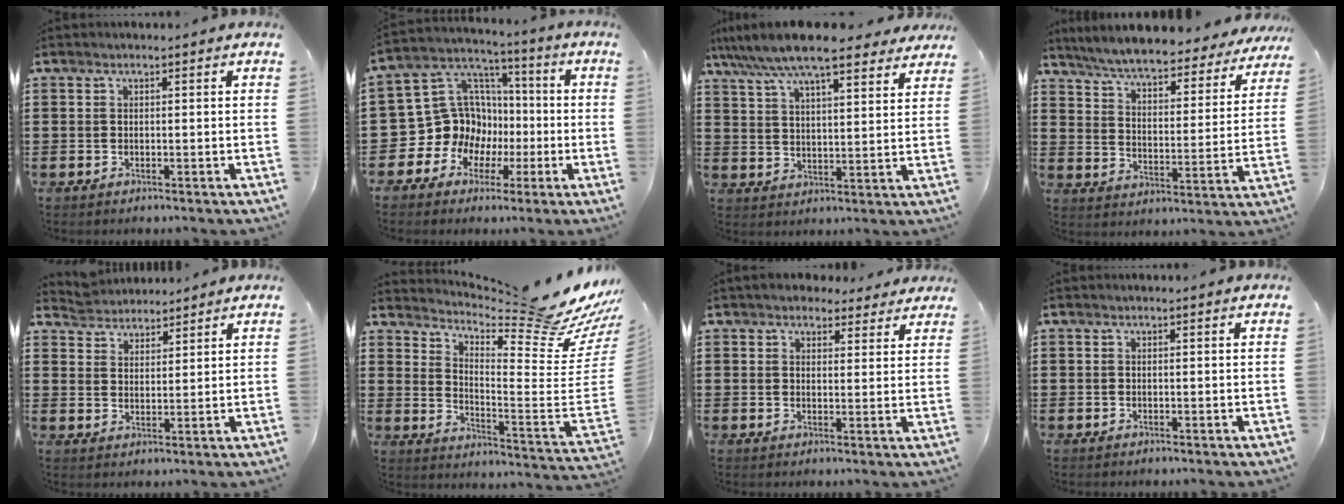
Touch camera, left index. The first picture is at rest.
{"total": 12.4, "force": [-1.2, 11.8, 3.7], "torque": [-0.121, -0.015, -0.010]}
{"total": 9.4, "force": [8.1, 1.6, 4.5], "torque": [-0.115, -0.025, 0.144]}
{"total": 6.4, "force": [6.0, 0.2, 2.1], "torque": [-0.068, -0.040, 0.102]}
{"total": 4.1, "force": [3.8, 1.3, -0.4], "torque": [-0.011, -0.010, 0.072]}
{"total": 10.8, "force": [9.4, 0.8, 5.2], "torque": [-0.094, -0.095, 0.148]}
{"total": 3.8, "force": [3.4, 1.5, 0.8], "torque": [-0.017, -0.006, 0.061]}
{"total": 0.0}